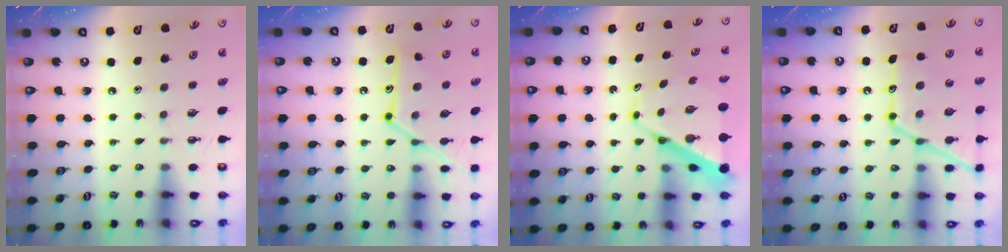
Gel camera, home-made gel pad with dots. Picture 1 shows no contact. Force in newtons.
{"total": 12.9, "press": 12.8, "slide": 0.6}
{"total": 10.0, "press": 10.0, "slide": 0.8}
{"total": 15.7, "press": 15.6, "slide": 1.4}